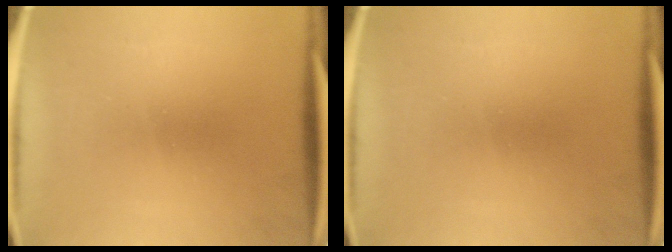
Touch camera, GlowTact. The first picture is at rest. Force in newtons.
{"total": 0.0}